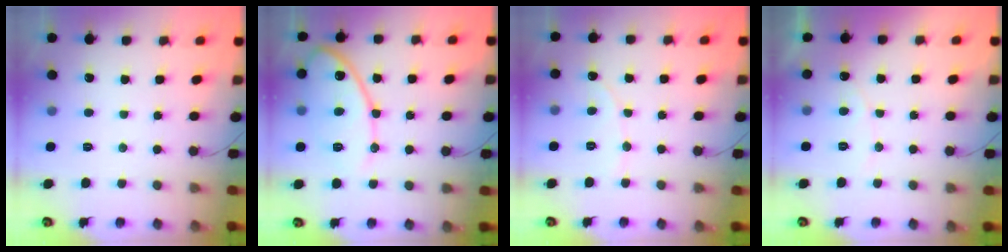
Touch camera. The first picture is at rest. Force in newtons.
{"total": 15.0, "press": 14.9, "slide": 1.4}
{"total": 1.9, "press": 1.9, "slide": 0.1}
{"total": 4.4, "press": 4.4, "slide": 0.3}